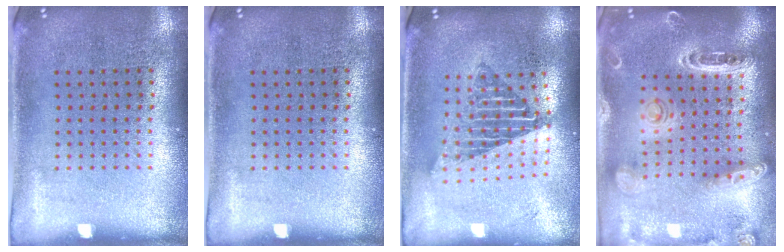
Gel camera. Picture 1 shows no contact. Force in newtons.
{"total": 0.0}
{"total": 1.6, "press": 1.3, "slide": 0.9}
{"total": 1.7, "press": 1.7, "slide": 0.3}